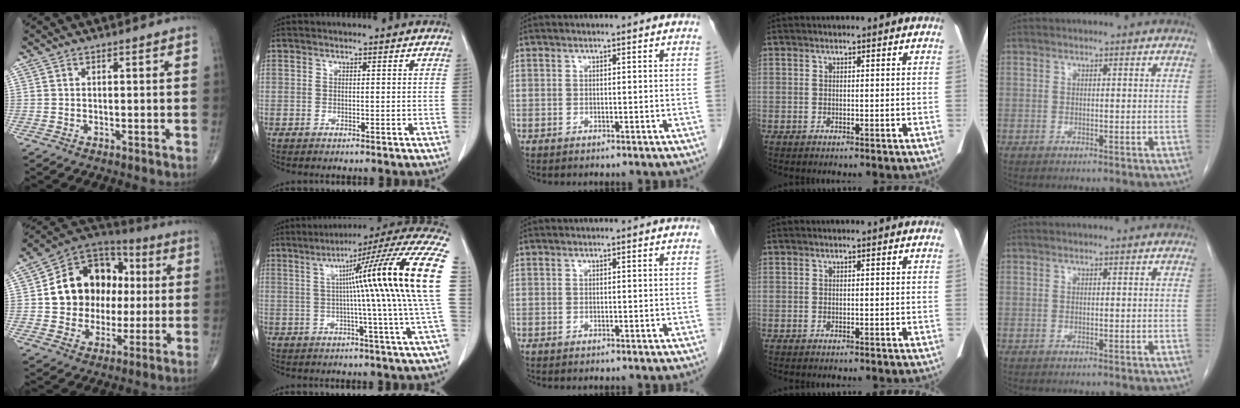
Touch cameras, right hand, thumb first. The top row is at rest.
{"thumb": {"total": 18.3, "force": [1.9, 14.8, 10.6], "torque": [-0.125, 0.025, 0.034]}, "index": {"total": 20.5, "force": [2.3, -2.7, 20.2], "torque": [-0.226, 0.023, 0.017]}}